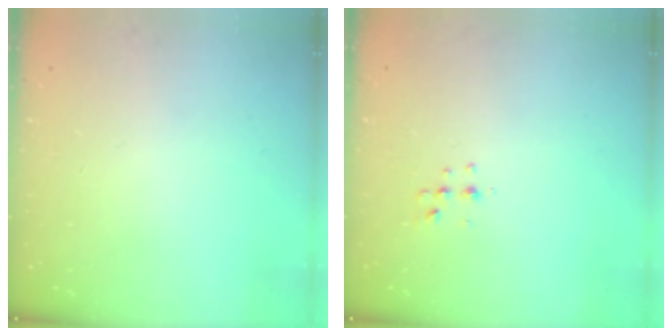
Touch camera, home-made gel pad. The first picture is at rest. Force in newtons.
{"total": 3.8, "press": 3.6, "slide": 1.4}